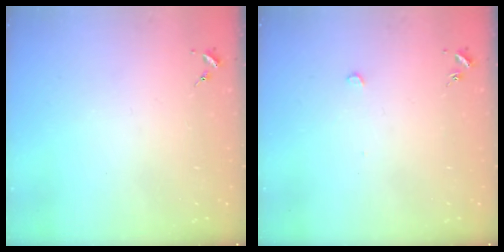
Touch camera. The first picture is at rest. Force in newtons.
{"total": 2.7, "press": 2.6, "slide": 0.3}